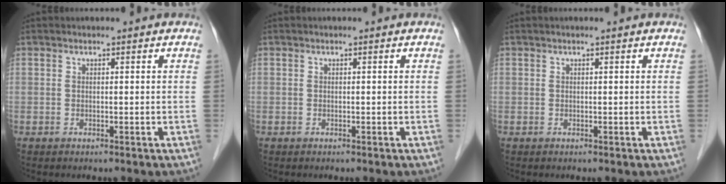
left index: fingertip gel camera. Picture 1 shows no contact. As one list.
[{"total": 0.0}, {"total": 0.5, "force": [0.5, -0.1, 0.3], "torque": [-0.004, 0.005, 0.008]}]